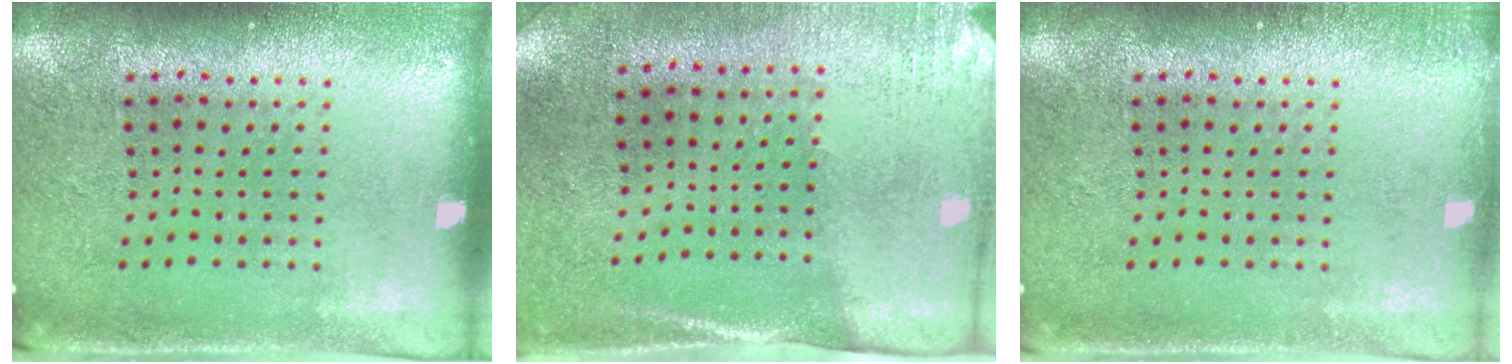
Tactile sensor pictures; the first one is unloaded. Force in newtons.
{"total": 2.6, "press": 2.3, "slide": 1.3}
{"total": 0.7, "press": 0.7, "slide": 0.2}